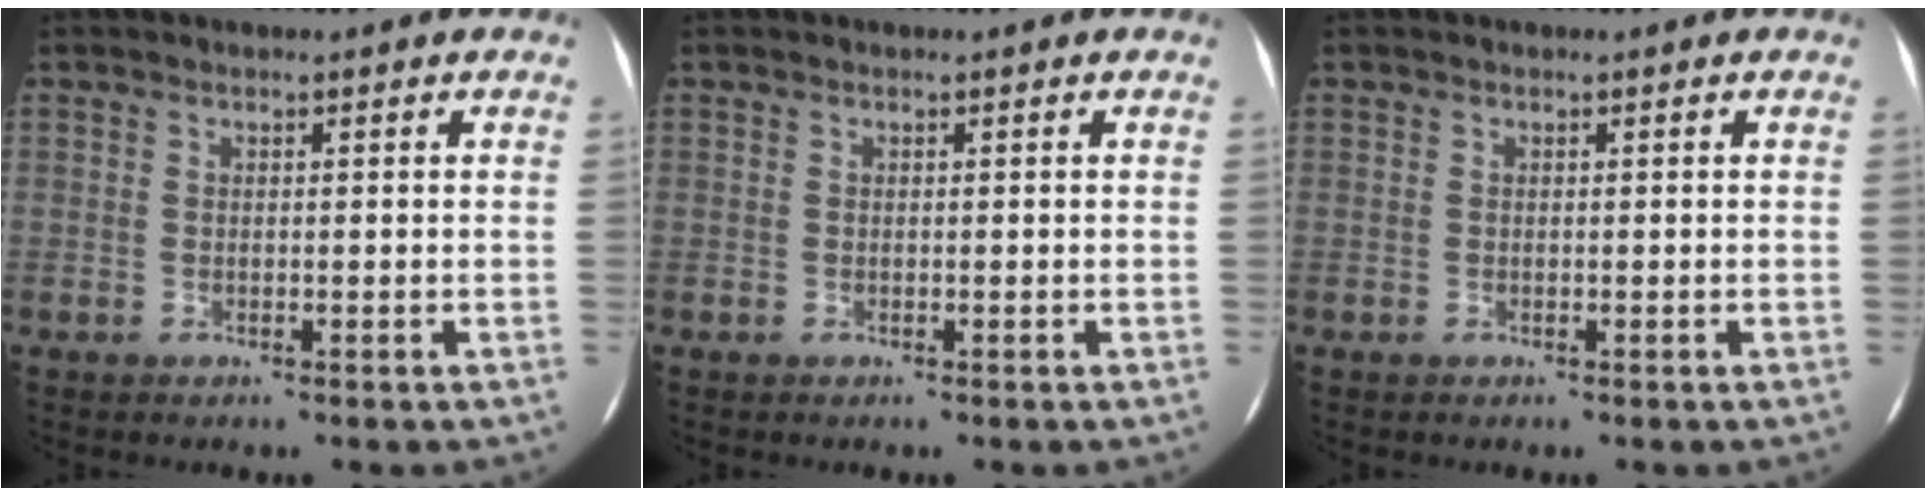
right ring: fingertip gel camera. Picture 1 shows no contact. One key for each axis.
{"total": 0.0}
{"total": 0.0}